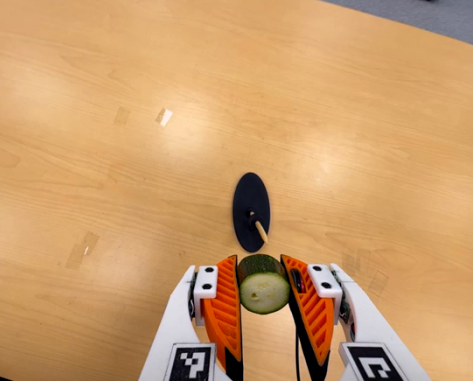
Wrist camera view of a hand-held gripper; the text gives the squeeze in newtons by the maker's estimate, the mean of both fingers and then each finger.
{"total": 10.7, "left": 10.1, "right": 11.4}